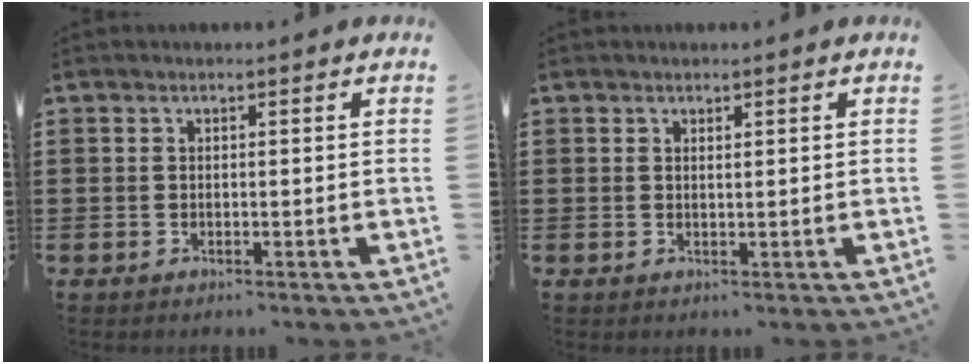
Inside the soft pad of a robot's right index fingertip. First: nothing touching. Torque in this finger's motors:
{"motor_torque": [-0.14, 0.48, -0.07, -0.01]}